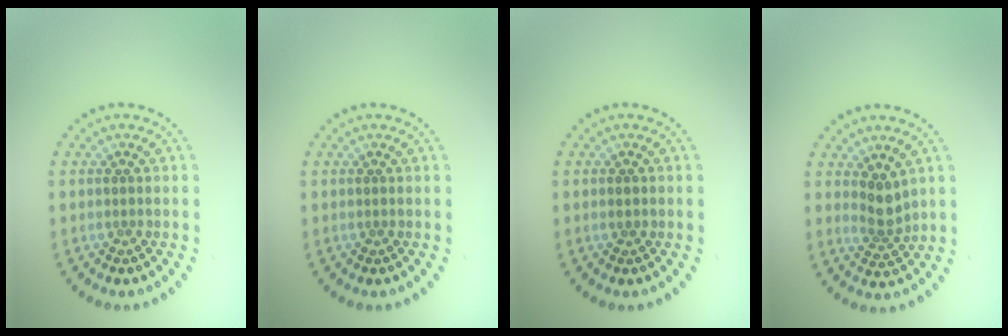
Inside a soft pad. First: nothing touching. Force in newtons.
{"total": 0.0}
{"total": 1.0, "press": 1.0, "slide": 0.1}
{"total": 2.3, "press": 1.9, "slide": 1.4}